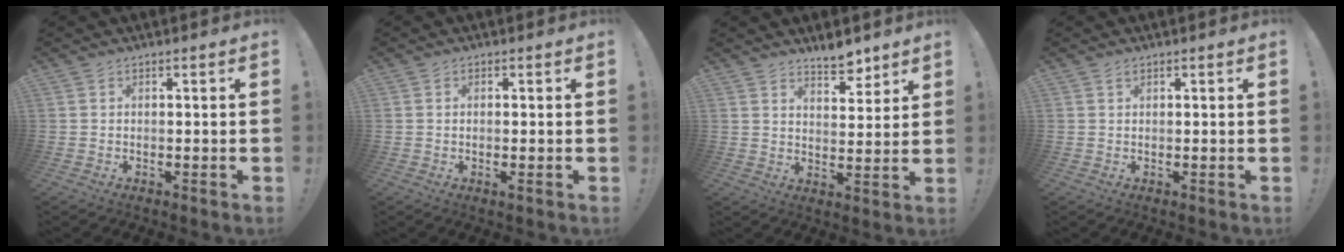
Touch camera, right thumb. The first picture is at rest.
{"total": 1.5, "force": [-0.2, 0.1, 1.5], "torque": [-0.018, -0.004, -0.004]}
{"total": 7.0, "force": [6.0, 2.4, 2.6], "torque": [-0.015, -0.049, 0.104]}
{"total": 0.6, "force": [0.4, 0.4, 0.3], "torque": [-0.007, 0.001, 0.009]}